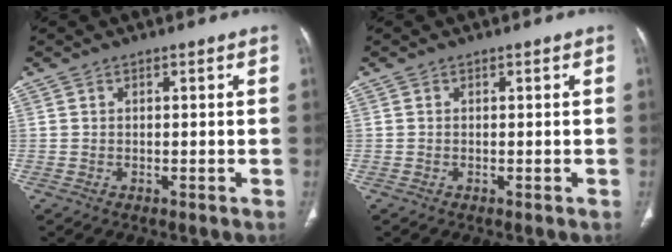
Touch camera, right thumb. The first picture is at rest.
{"total": 0.0}